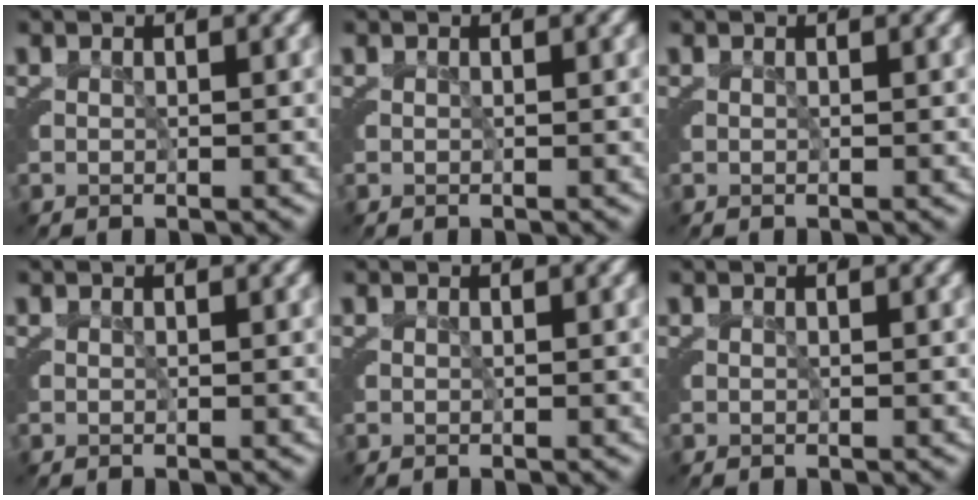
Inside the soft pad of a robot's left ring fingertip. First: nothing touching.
{"total": 0.0}
{"total": 0.0}
{"total": 0.0}
{"total": 0.0}
{"total": 0.0}